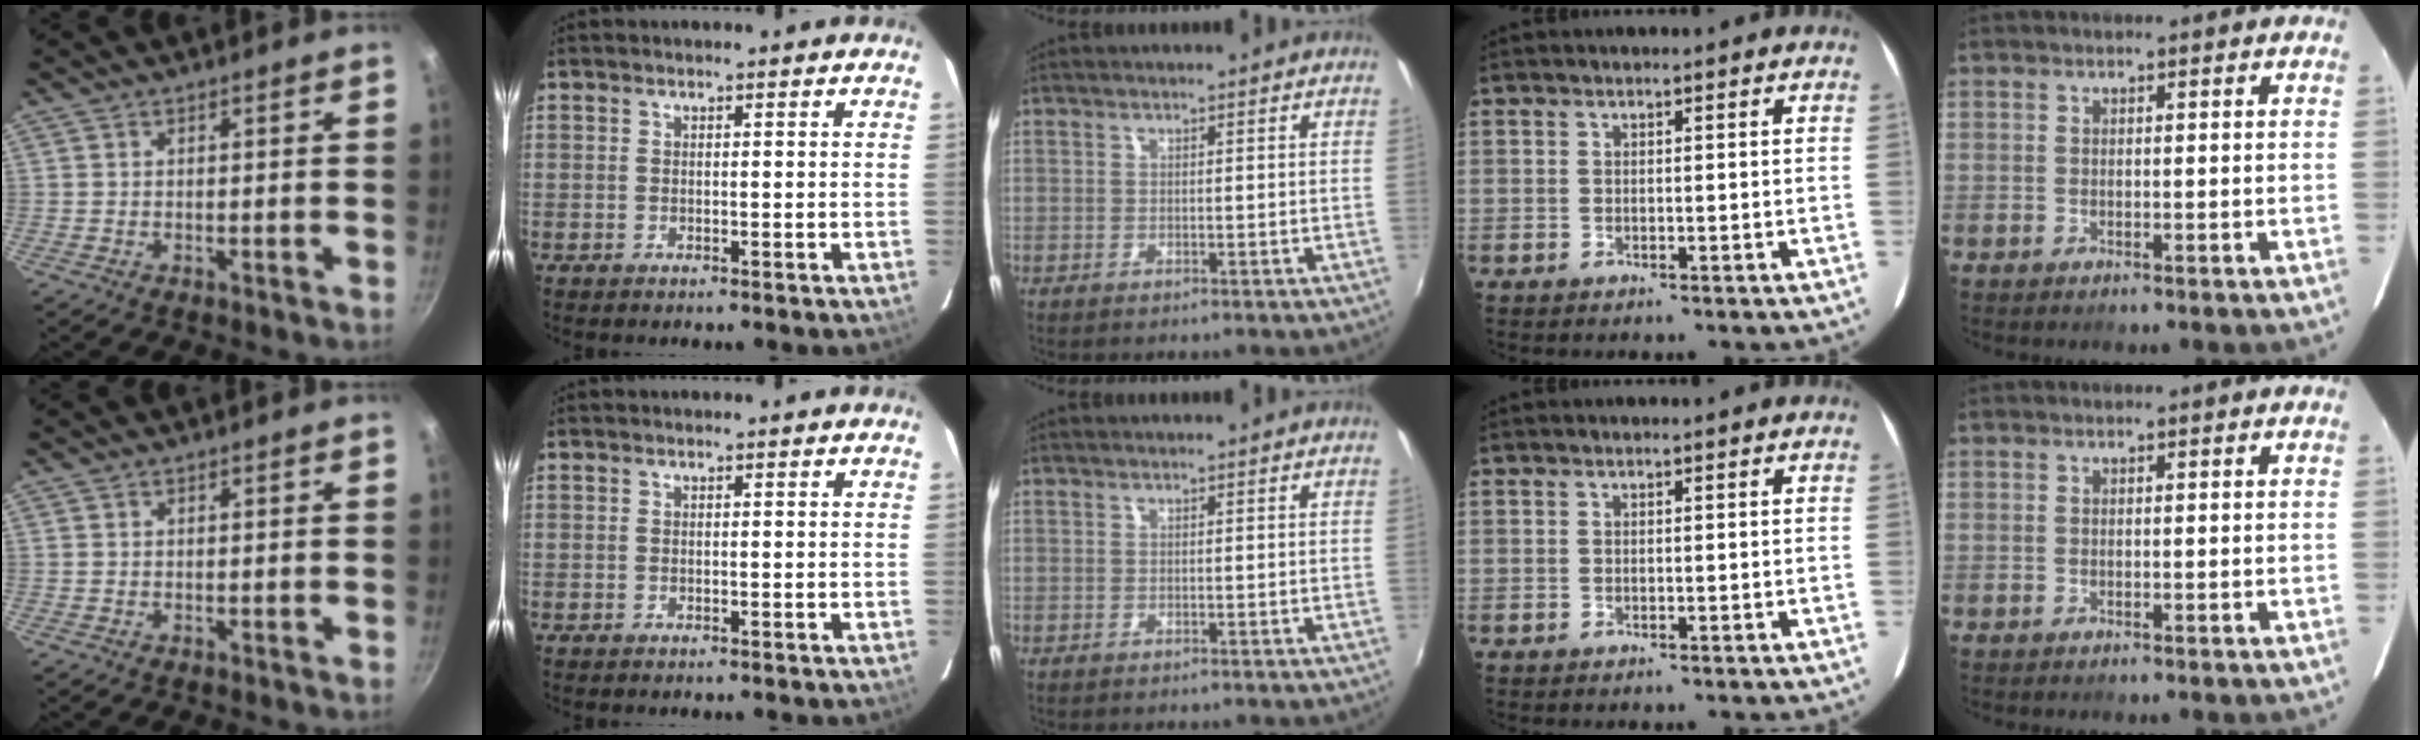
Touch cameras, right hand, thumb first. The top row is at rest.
{}